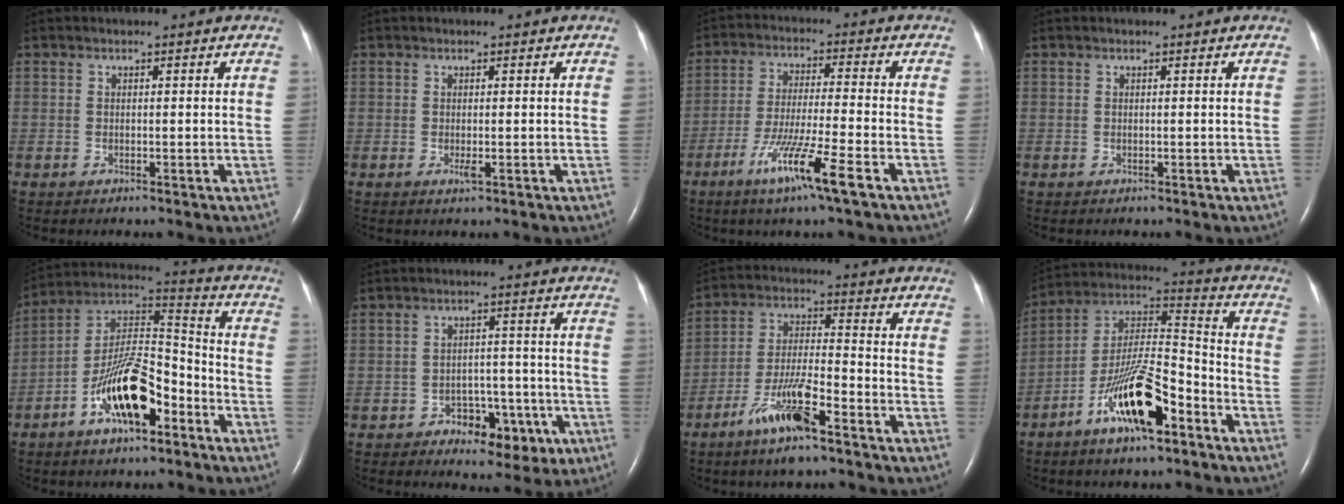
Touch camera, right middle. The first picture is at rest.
{"total": 0.9, "force": [-0.3, 0.1, 0.9], "torque": [-0.018, -0.003, -0.004]}
{"total": 10.2, "force": [-5.5, -0.7, 8.5], "torque": [-0.162, -0.026, -0.105]}
{"total": 0.0}
{"total": 13.7, "force": [-7.1, 4.2, 11.0], "torque": [-0.207, 0.018, -0.124]}
{"total": 7.1, "force": [-3.5, 4.4, 4.3], "torque": [-0.052, 0.021, -0.043]}
{"total": 10.6, "force": [-6.8, 1.4, 8.0], "torque": [-0.163, -0.013, -0.127]}
{"total": 14.4, "force": [-8.1, 3.2, 11.5], "torque": [-0.219, 0.007, -0.144]}